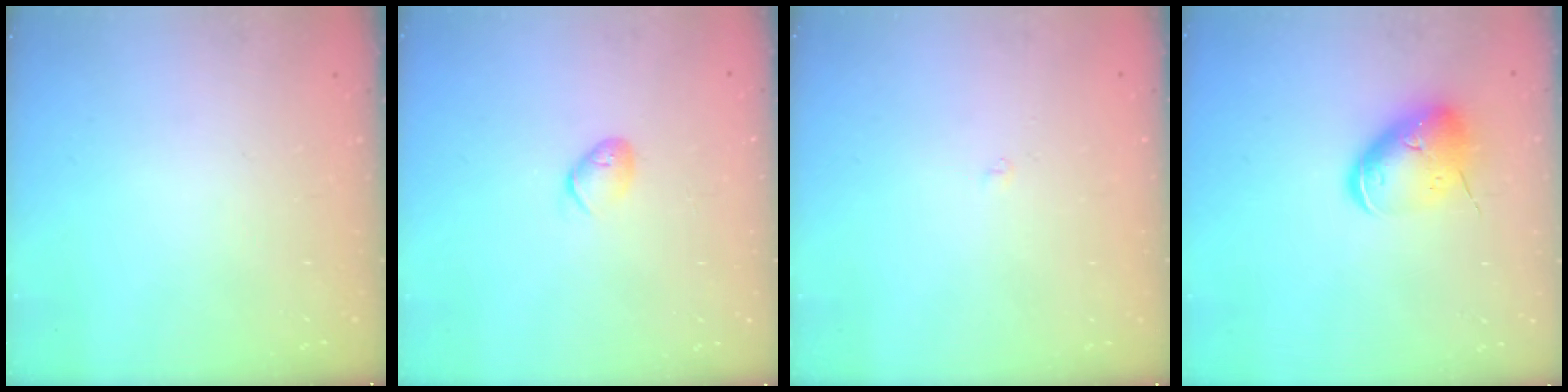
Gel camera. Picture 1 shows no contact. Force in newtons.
{"total": 6.3, "press": 6.2, "slide": 1.2}
{"total": 1.7, "press": 1.7, "slide": 0.3}
{"total": 11.2, "press": 11.0, "slide": 1.9}